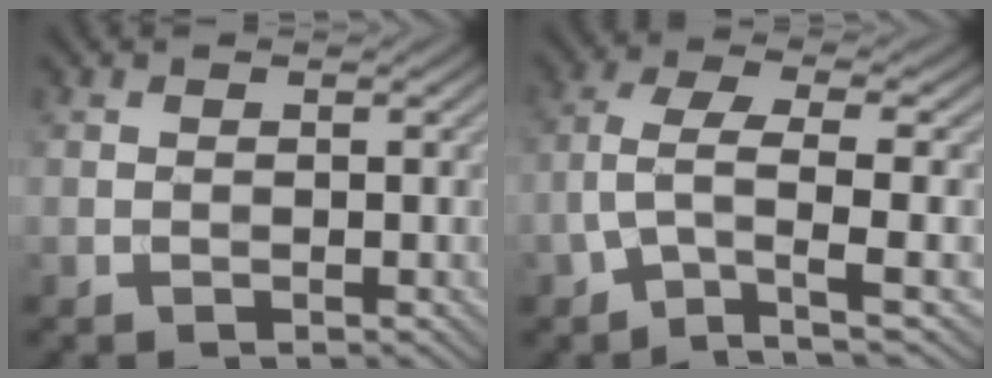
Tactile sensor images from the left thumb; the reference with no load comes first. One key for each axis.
{"total": 5.7, "fx": -1.9, "fy": 1.6, "fz": 5.2, "tx": -0.110, "ty": 0.007, "tz": -0.046}